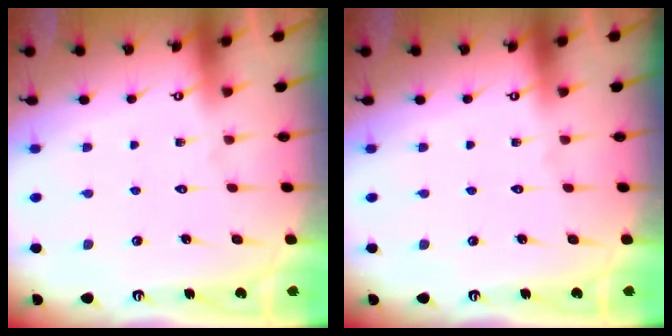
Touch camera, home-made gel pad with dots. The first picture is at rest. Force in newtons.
{"total": 0.0}